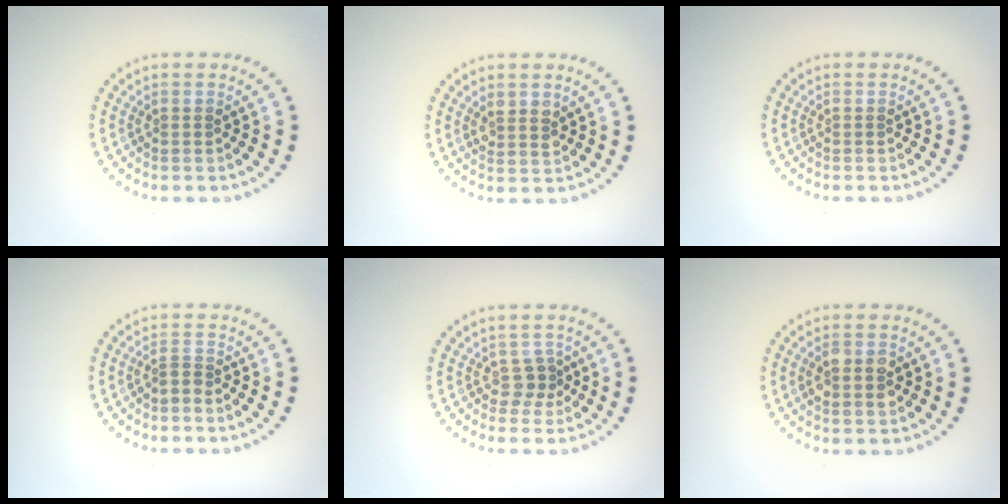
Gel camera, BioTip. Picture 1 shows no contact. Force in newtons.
{"total": 1.7, "press": 1.5, "slide": 0.7}
{"total": 0.0}
{"total": 0.9, "press": 0.5, "slide": 0.8}
{"total": 1.6, "press": 1.1, "slide": 1.2}
{"total": 2.3, "press": 2.2, "slide": 0.4}